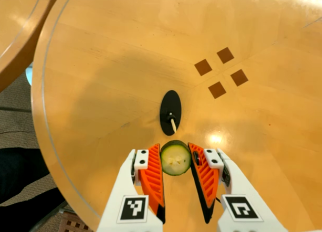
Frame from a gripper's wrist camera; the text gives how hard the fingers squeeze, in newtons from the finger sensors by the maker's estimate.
{"total": 9.2, "left": 8.9, "right": 9.4}